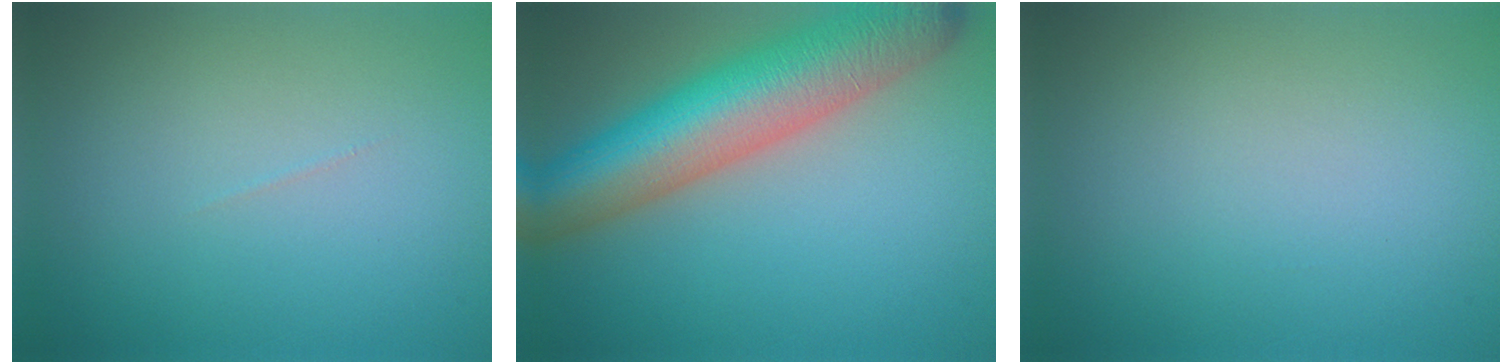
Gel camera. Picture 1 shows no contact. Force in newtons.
{"total": 11.5, "press": 11.5, "slide": 0.4}
{"total": 0.0}